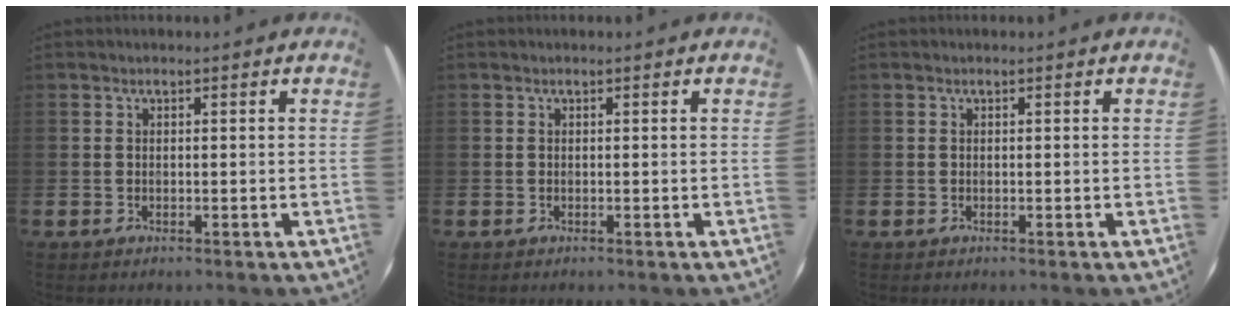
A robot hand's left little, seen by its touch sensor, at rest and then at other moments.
{"total": 0.0}
{"total": 0.0}